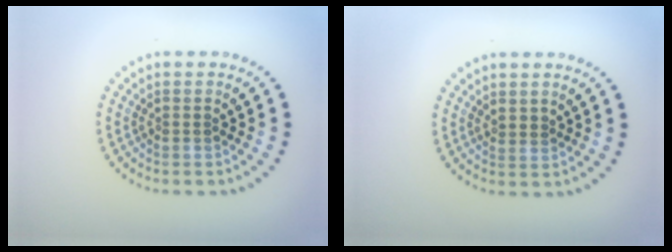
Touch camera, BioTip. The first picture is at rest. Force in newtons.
{"total": 0.5, "press": 0.4, "slide": 0.4}